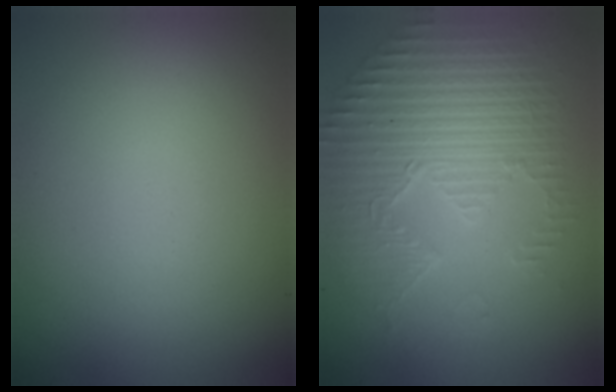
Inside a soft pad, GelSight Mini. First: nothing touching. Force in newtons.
{"total": 4.9, "press": 3.5, "slide": 3.4}